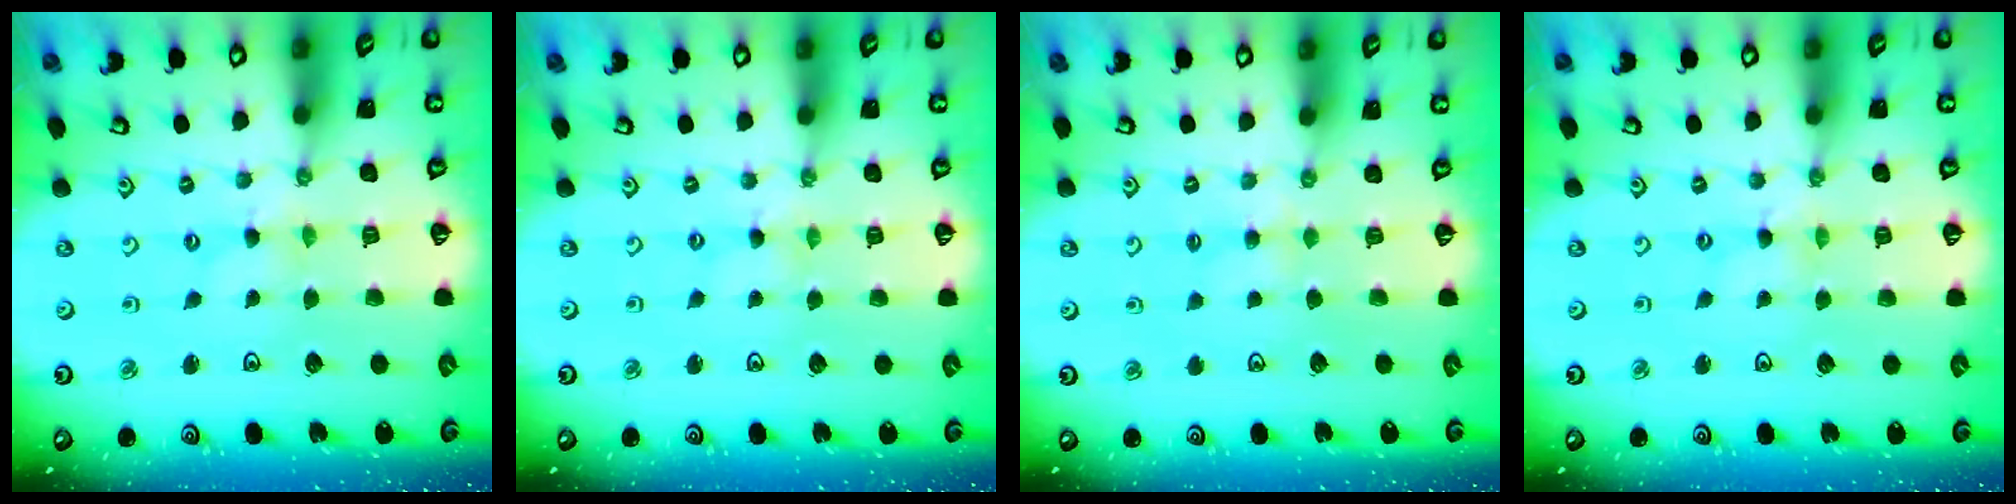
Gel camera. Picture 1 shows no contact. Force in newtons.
{"total": 0.0}
{"total": 2.7, "press": 2.7, "slide": 0.5}
{"total": 0.7, "press": 0.7, "slide": 0.1}